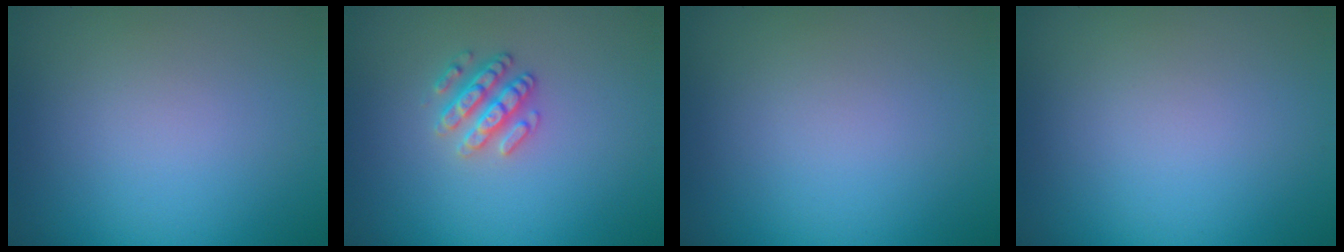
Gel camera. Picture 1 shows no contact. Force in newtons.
{"total": 2.5, "press": 2.4, "slide": 0.8}
{"total": 0.0}
{"total": 0.0}